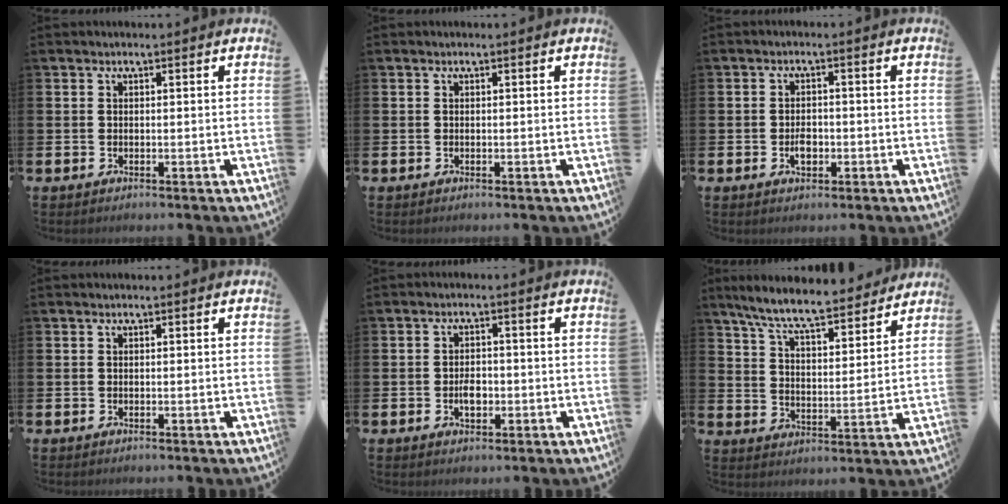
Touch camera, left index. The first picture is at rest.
{"total": 0.0}
{"total": 2.5, "force": [-0.6, 1.7, 1.8], "torque": [-0.021, -0.001, -0.015]}
{"total": 0.0}
{"total": 2.8, "force": [-0.6, 1.8, 2.0], "torque": [-0.026, -0.002, -0.015]}
{"total": 8.6, "force": [7.9, 1.1, 3.3], "torque": [-0.090, -0.049, 0.137]}